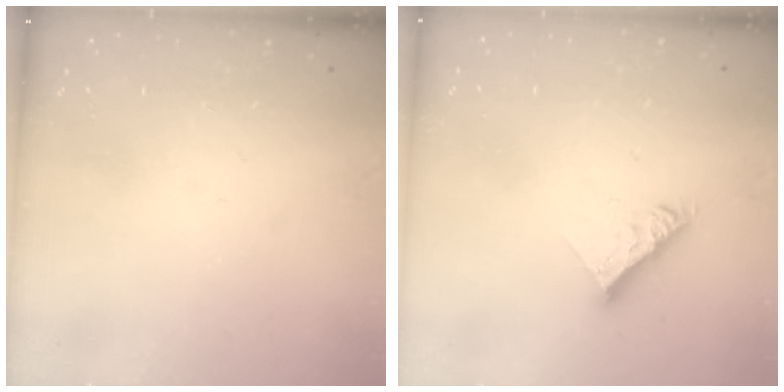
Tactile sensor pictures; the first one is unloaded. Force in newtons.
{"total": 8.9, "press": 8.9, "slide": 0.7}